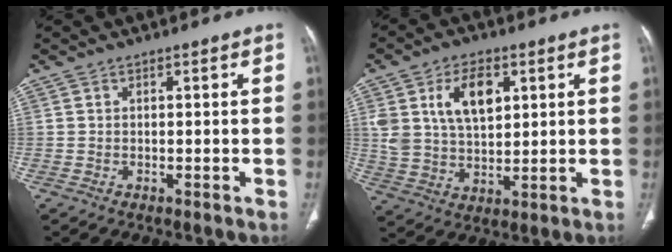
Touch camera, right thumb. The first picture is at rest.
{"total": 11.5, "force": [4.2, 6.9, 8.2], "torque": [-0.130, -0.010, 0.085]}